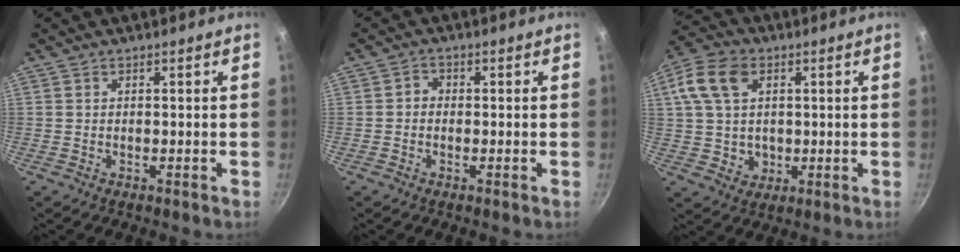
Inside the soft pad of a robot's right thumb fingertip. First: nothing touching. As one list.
[{"total": 1.7, "force": [-0.4, 1.5, 0.8], "torque": [-0.010, 0.009, -0.012]}, {"total": 12.7, "force": [3.2, 9.7, 7.6], "torque": [-0.124, 0.005, 0.058]}]